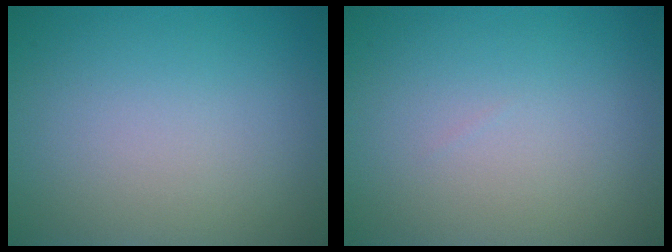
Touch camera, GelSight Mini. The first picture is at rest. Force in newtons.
{"total": 0.0}